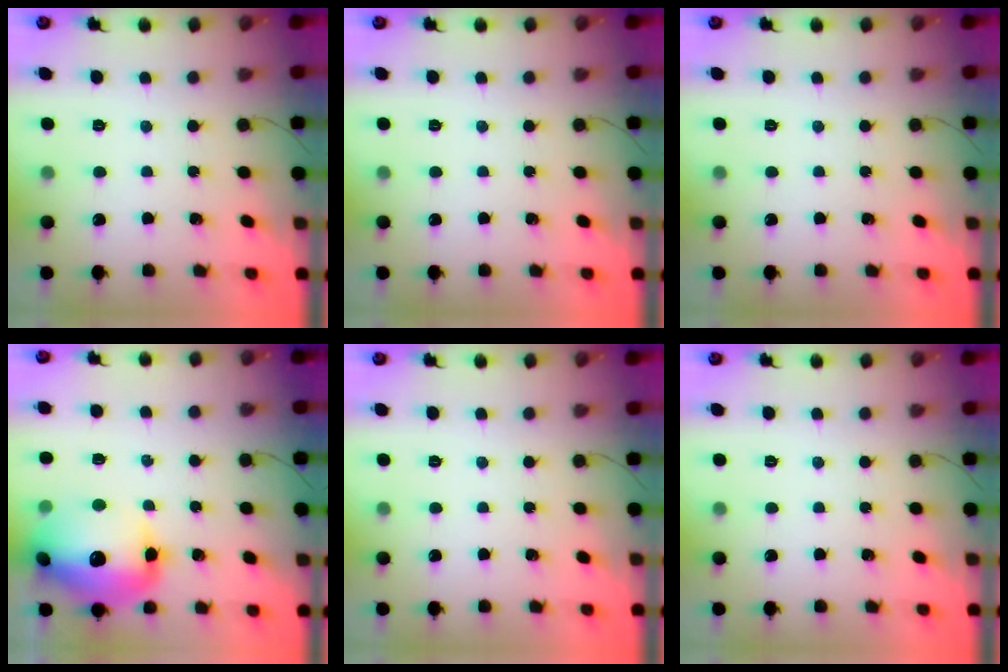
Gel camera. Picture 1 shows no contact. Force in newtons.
{"total": 0.0}
{"total": 0.0}
{"total": 19.4, "press": 19.0, "slide": 3.8}
{"total": 0.0}
{"total": 0.0}